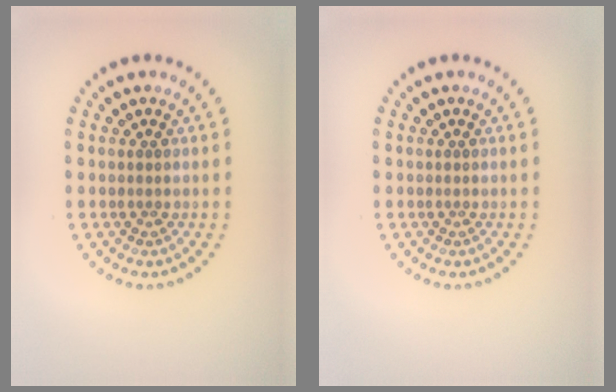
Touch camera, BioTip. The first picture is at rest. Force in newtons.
{"total": 0.0}